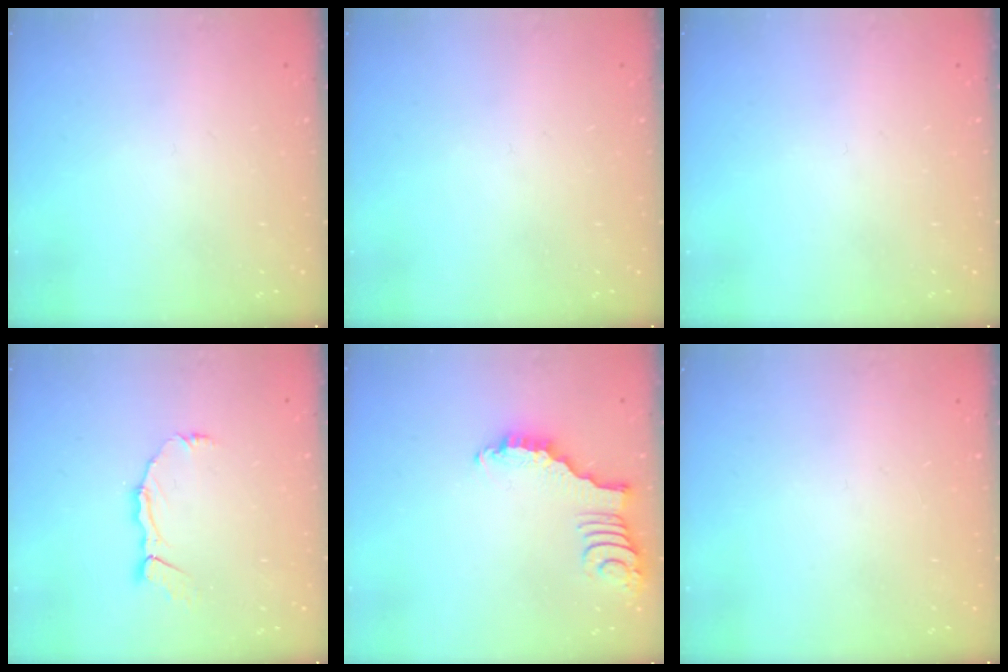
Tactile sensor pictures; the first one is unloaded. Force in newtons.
{"total": 0.0}
{"total": 0.0}
{"total": 5.2, "press": 5.2, "slide": 0.4}
{"total": 2.9, "press": 2.8, "slide": 0.4}
{"total": 0.0}